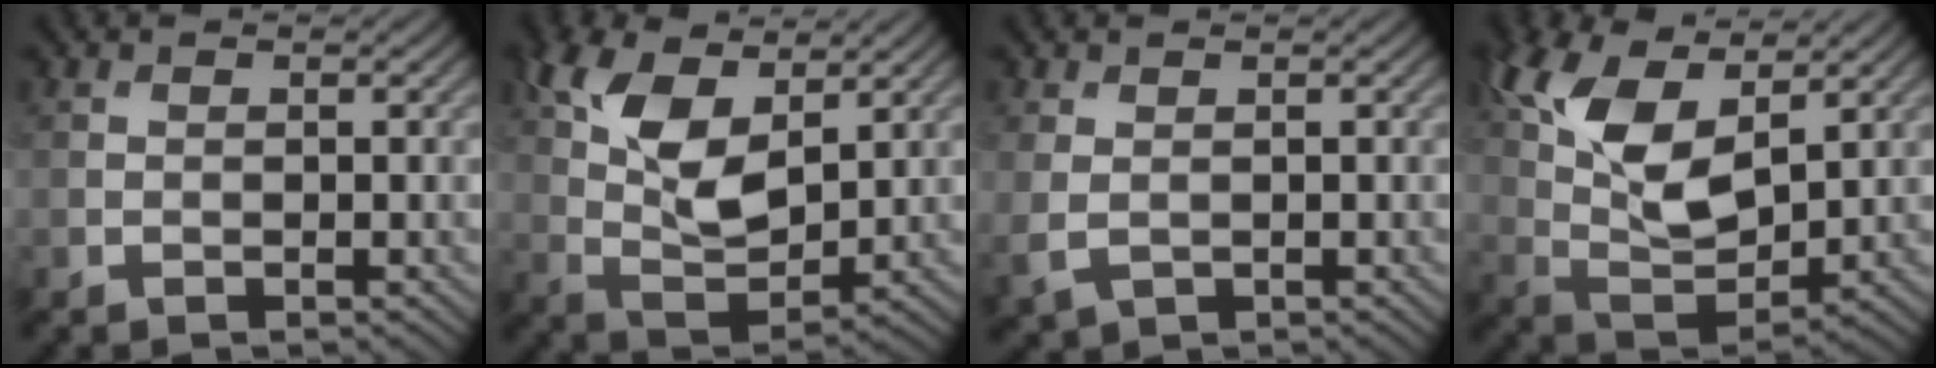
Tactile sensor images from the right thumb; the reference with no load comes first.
{"total": 9.9, "force": [4.5, 4.9, 7.3], "torque": [-0.164, 0.005, 0.092]}
{"total": 2.8, "force": [0.0, 1.9, 2.0], "torque": [-0.064, -0.009, 0.002]}
{"total": 11.8, "force": [5.3, 5.6, 9.0], "torque": [-0.207, 0.009, 0.108]}